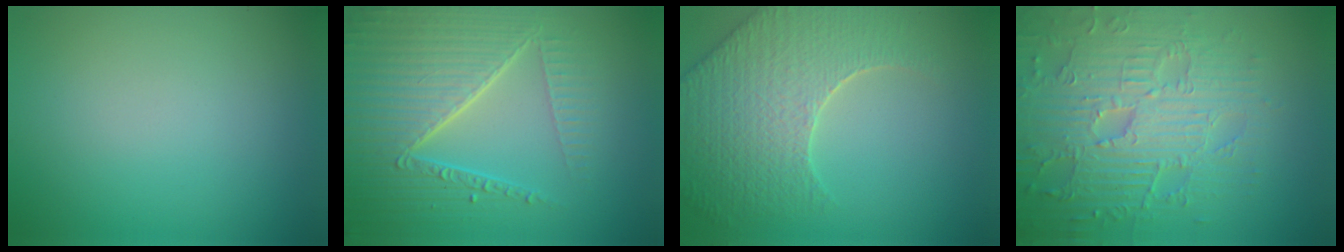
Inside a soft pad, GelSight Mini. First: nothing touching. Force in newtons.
{"total": 7.5, "press": 5.6, "slide": 5.0}
{"total": 7.7, "press": 5.8, "slide": 5.1}
{"total": 8.2, "press": 6.2, "slide": 5.4}